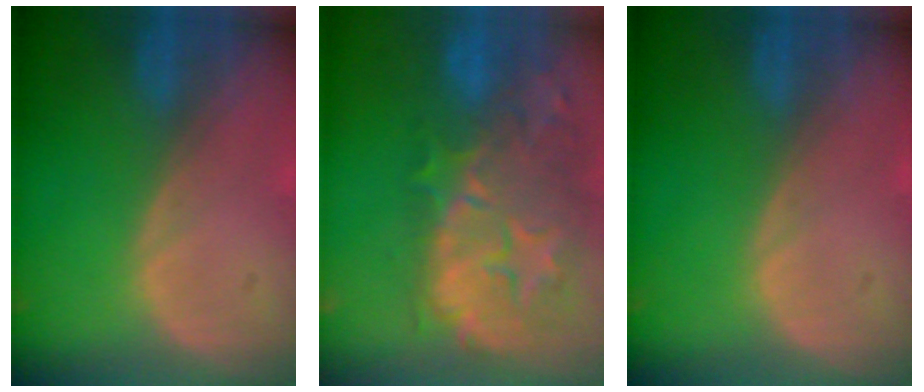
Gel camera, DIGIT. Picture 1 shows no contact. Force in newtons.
{"total": 13.1, "press": 11.7, "slide": 6.0}
{"total": 0.0}